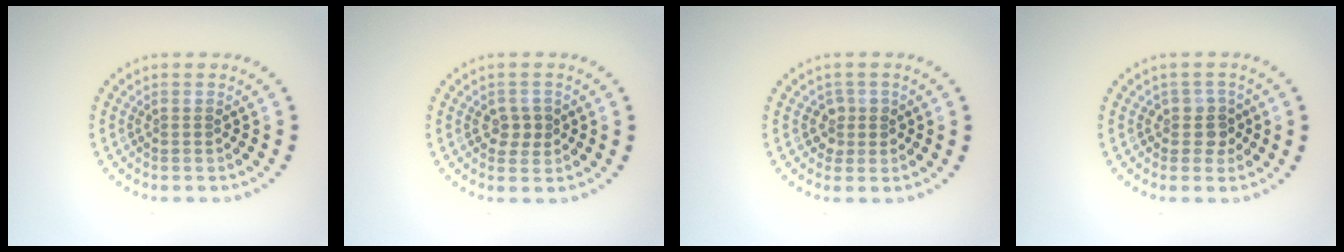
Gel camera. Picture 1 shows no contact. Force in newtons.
{"total": 1.9, "press": 1.8, "slide": 0.4}
{"total": 1.4, "press": 1.2, "slide": 0.6}
{"total": 2.1, "press": 1.8, "slide": 1.1}